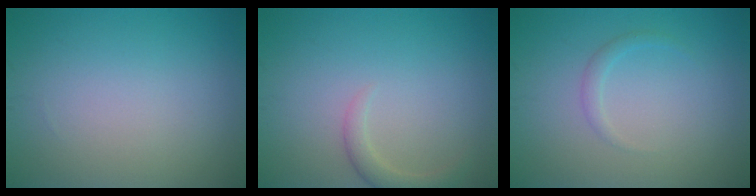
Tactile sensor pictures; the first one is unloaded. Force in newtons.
{"total": 1.9, "press": 1.9, "slide": 0.2}
{"total": 1.0, "press": 1.0, "slide": 0.1}